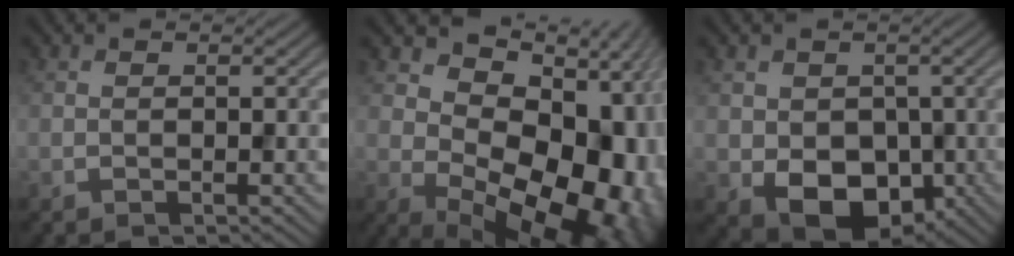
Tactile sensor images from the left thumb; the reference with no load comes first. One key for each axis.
{"total": 17.8, "fx": -0.1, "fy": 11.8, "fz": 13.3, "tx": -0.126, "ty": -0.024, "tz": 0.033}
{"total": 7.5, "fx": -1.6, "fy": 5.7, "fz": 4.6, "tx": -0.092, "ty": -0.023, "tz": -0.028}